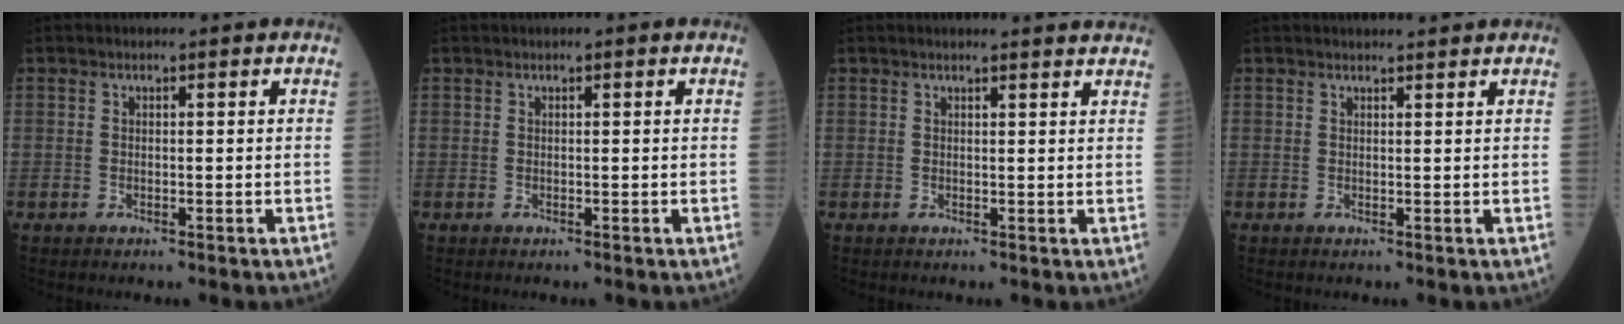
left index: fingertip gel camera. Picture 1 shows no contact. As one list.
[{"total": 0.0}, {"total": 4.1, "force": [4.0, -0.3, 0.7], "torque": [-0.001, 0.001, 0.022]}, {"total": 3.2, "force": [3.0, 0.0, 0.8], "torque": [-0.010, 0.015, 0.039]}]